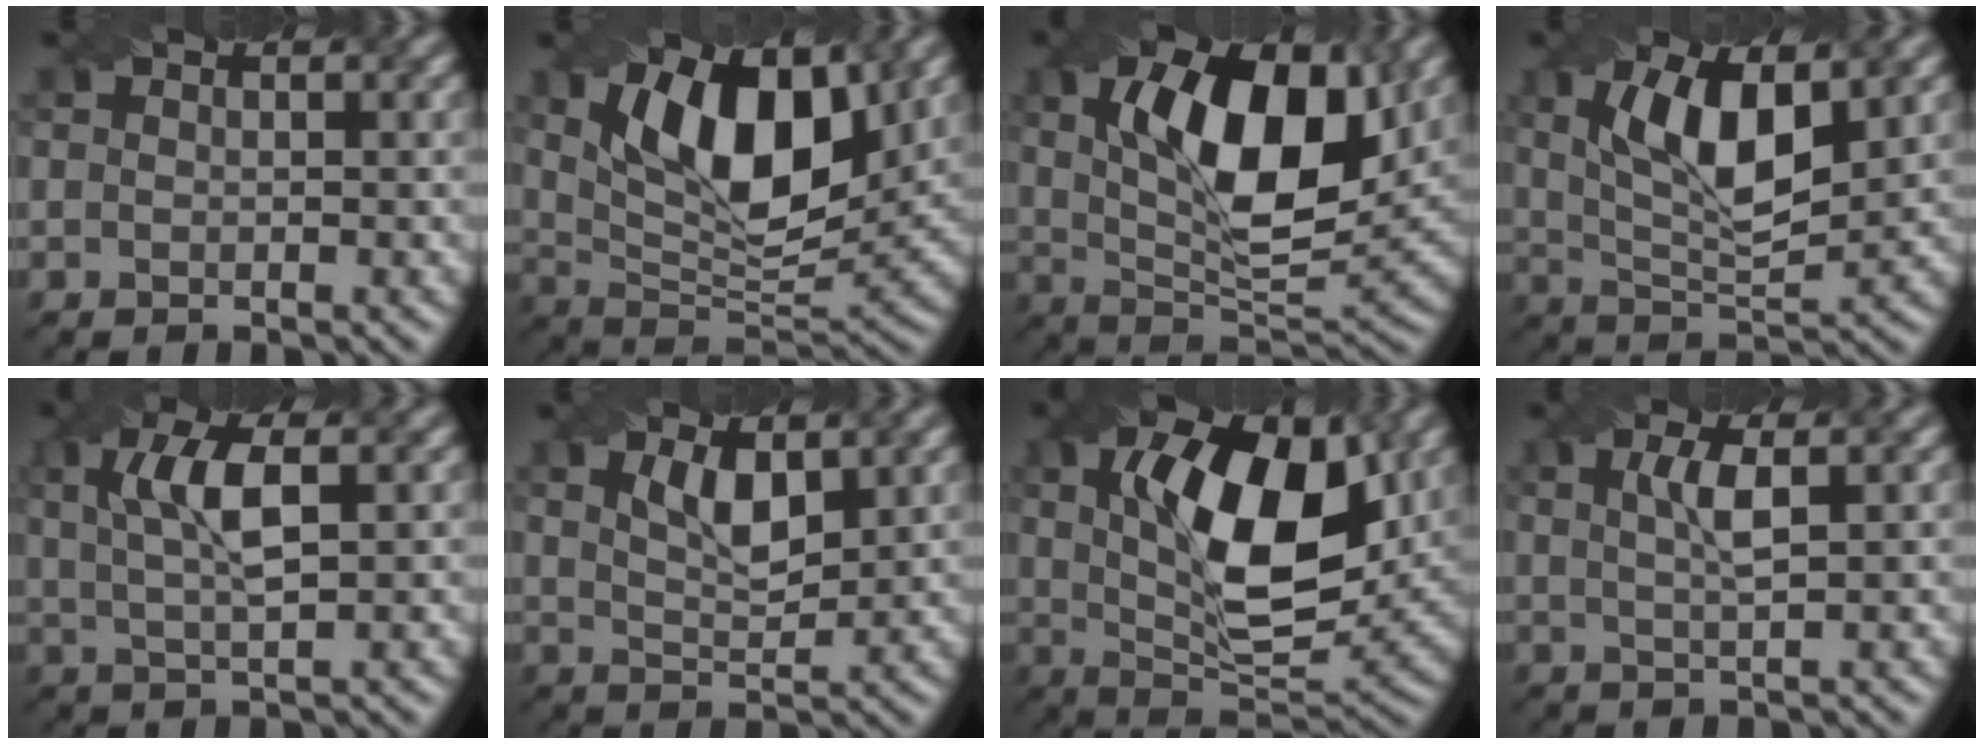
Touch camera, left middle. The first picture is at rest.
{"total": 11.1, "force": [4.3, 5.1, 8.9], "torque": [-0.144, 0.001, 0.070]}
{"total": 12.1, "force": [3.3, 5.3, 10.4], "torque": [-0.166, 0.003, 0.054]}
{"total": 8.6, "force": [2.5, 3.3, 7.5], "torque": [-0.139, 0.004, 0.043]}
{"total": 5.2, "force": [1.5, 1.6, 4.8], "torque": [-0.091, 0.004, 0.029]}
{"total": 3.5, "force": [1.7, 1.3, 2.8], "torque": [-0.057, -0.003, 0.034]}
{"total": 11.9, "force": [3.1, 5.4, 10.1], "torque": [-0.159, 0.005, 0.049]}
{"total": 2.8, "force": [0.8, 0.7, 2.6], "torque": [-0.049, 0.003, 0.015]}